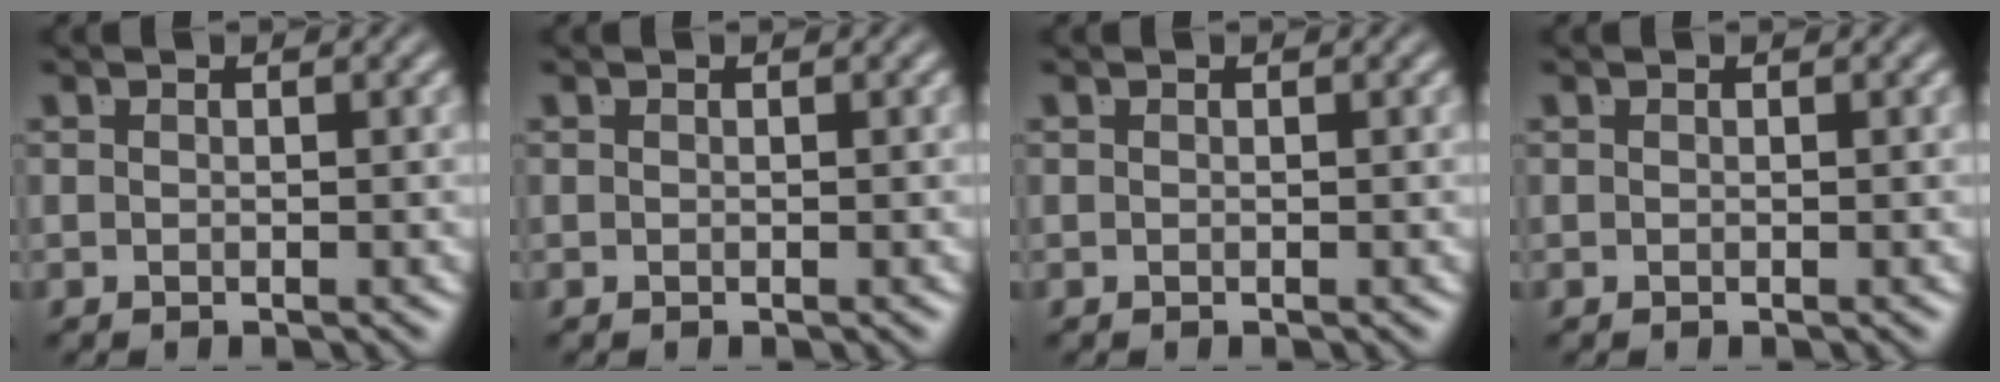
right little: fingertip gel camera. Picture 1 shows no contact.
{"total": 0.0}
{"total": 0.0}
{"total": 0.0}